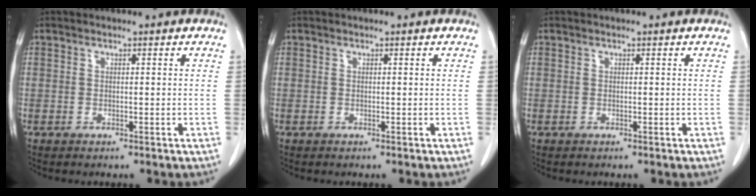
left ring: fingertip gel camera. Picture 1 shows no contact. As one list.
[{"total": 0.0}, {"total": 0.0}]